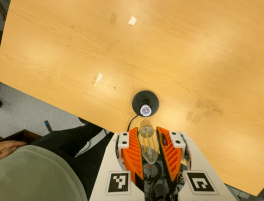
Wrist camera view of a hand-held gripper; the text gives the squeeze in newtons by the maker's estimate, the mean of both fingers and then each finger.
{"total": 20.3, "left": 22.4, "right": 18.2}